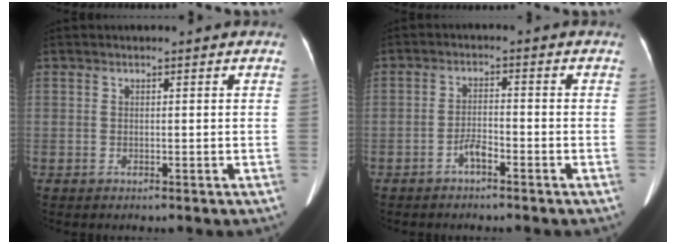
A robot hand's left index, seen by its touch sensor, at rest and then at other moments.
{"total": 2.6, "force": [-1.9, 0.5, 1.7], "torque": [-0.033, 0.003, -0.034]}